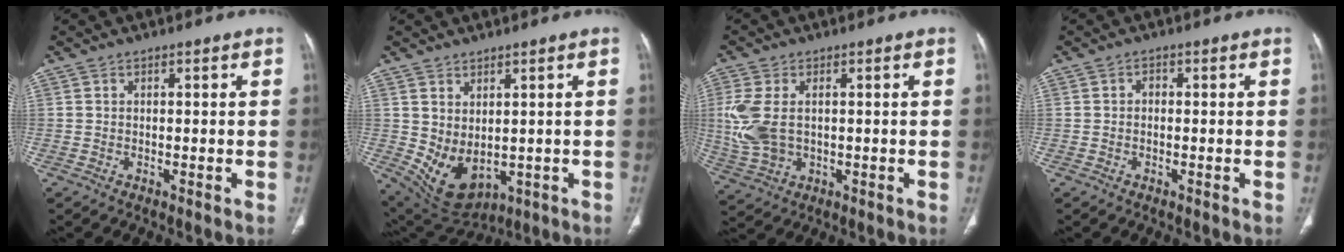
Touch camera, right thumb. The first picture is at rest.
{"total": 9.0, "force": [-0.1, 5.7, 6.9], "torque": [-0.110, -0.011, 0.035]}
{"total": 9.5, "force": [0.7, 6.0, 7.4], "torque": [-0.183, -0.001, 0.025]}
{"total": 1.0, "force": [-0.2, 0.8, 0.6], "torque": [-0.008, 0.003, -0.005]}